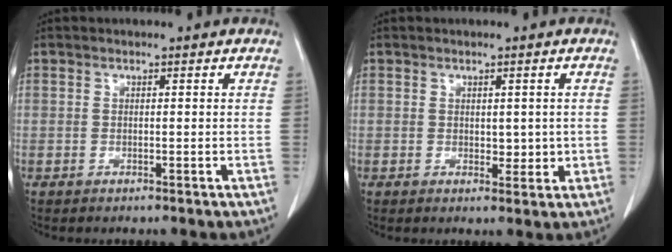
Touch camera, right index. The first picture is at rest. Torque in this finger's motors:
{"motor_torque": [0.17, 0.20, 0.07, 0.04]}